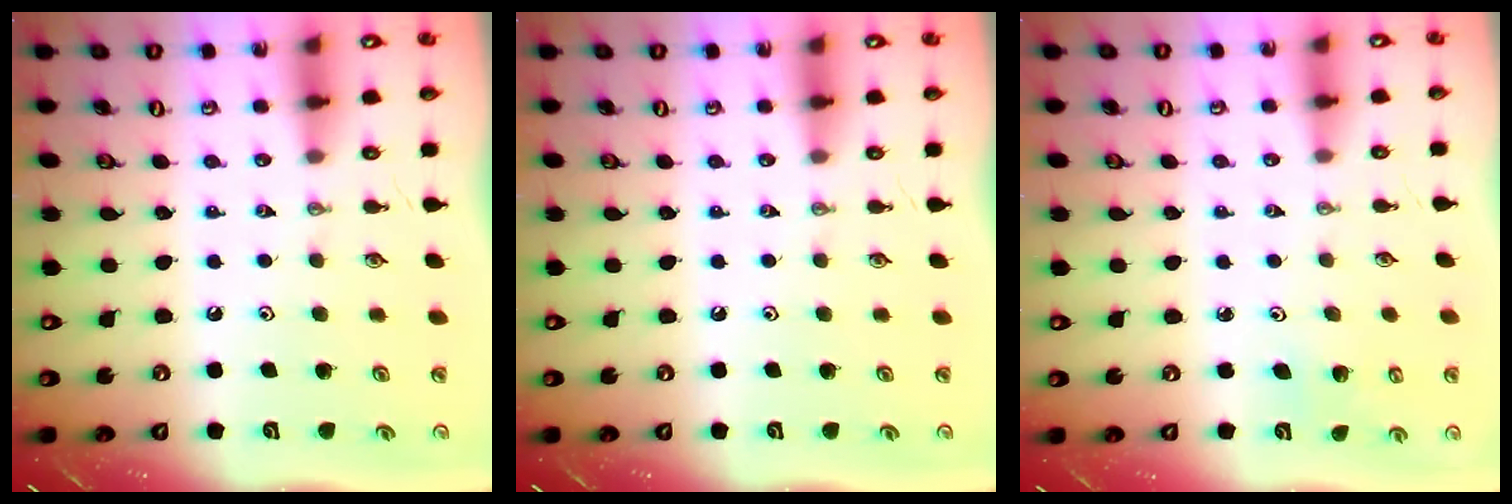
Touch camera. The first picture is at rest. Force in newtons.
{"total": 0.0}
{"total": 2.3, "press": 2.3, "slide": 0.2}